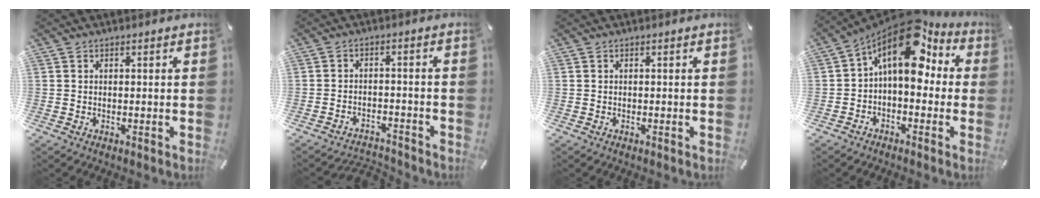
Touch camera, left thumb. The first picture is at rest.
{"total": 3.4, "force": [-3.0, 1.4, 0.7], "torque": [-0.013, 0.014, -0.060]}
{"total": 0.0}
{"total": 15.0, "force": [7.2, 7.9, 10.6], "torque": [-0.176, -0.050, 0.123]}